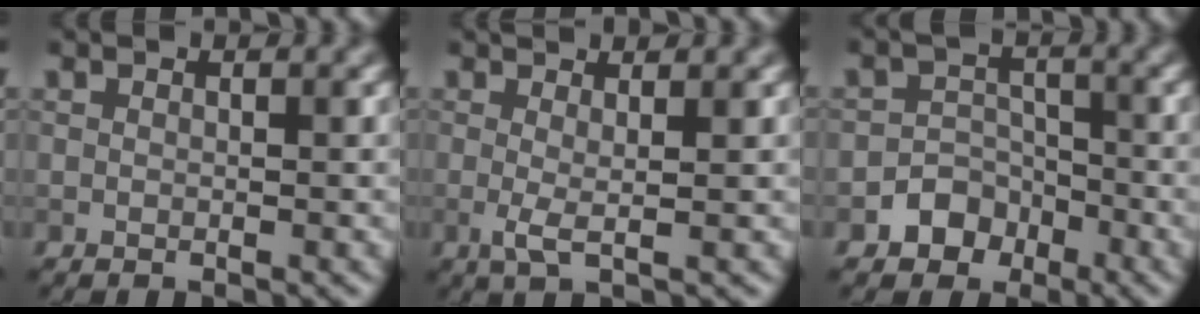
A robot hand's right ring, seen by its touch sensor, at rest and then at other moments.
{"total": 2.2, "force": [0.4, 0.5, 2.2], "torque": [-0.037, -0.001, 0.003]}
{"total": 3.5, "force": [-2.0, 2.8, 0.7], "torque": [0.025, 0.010, -0.044]}